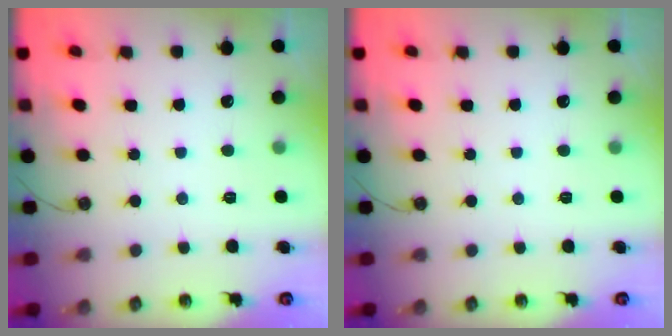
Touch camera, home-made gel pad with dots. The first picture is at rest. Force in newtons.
{"total": 0.0}